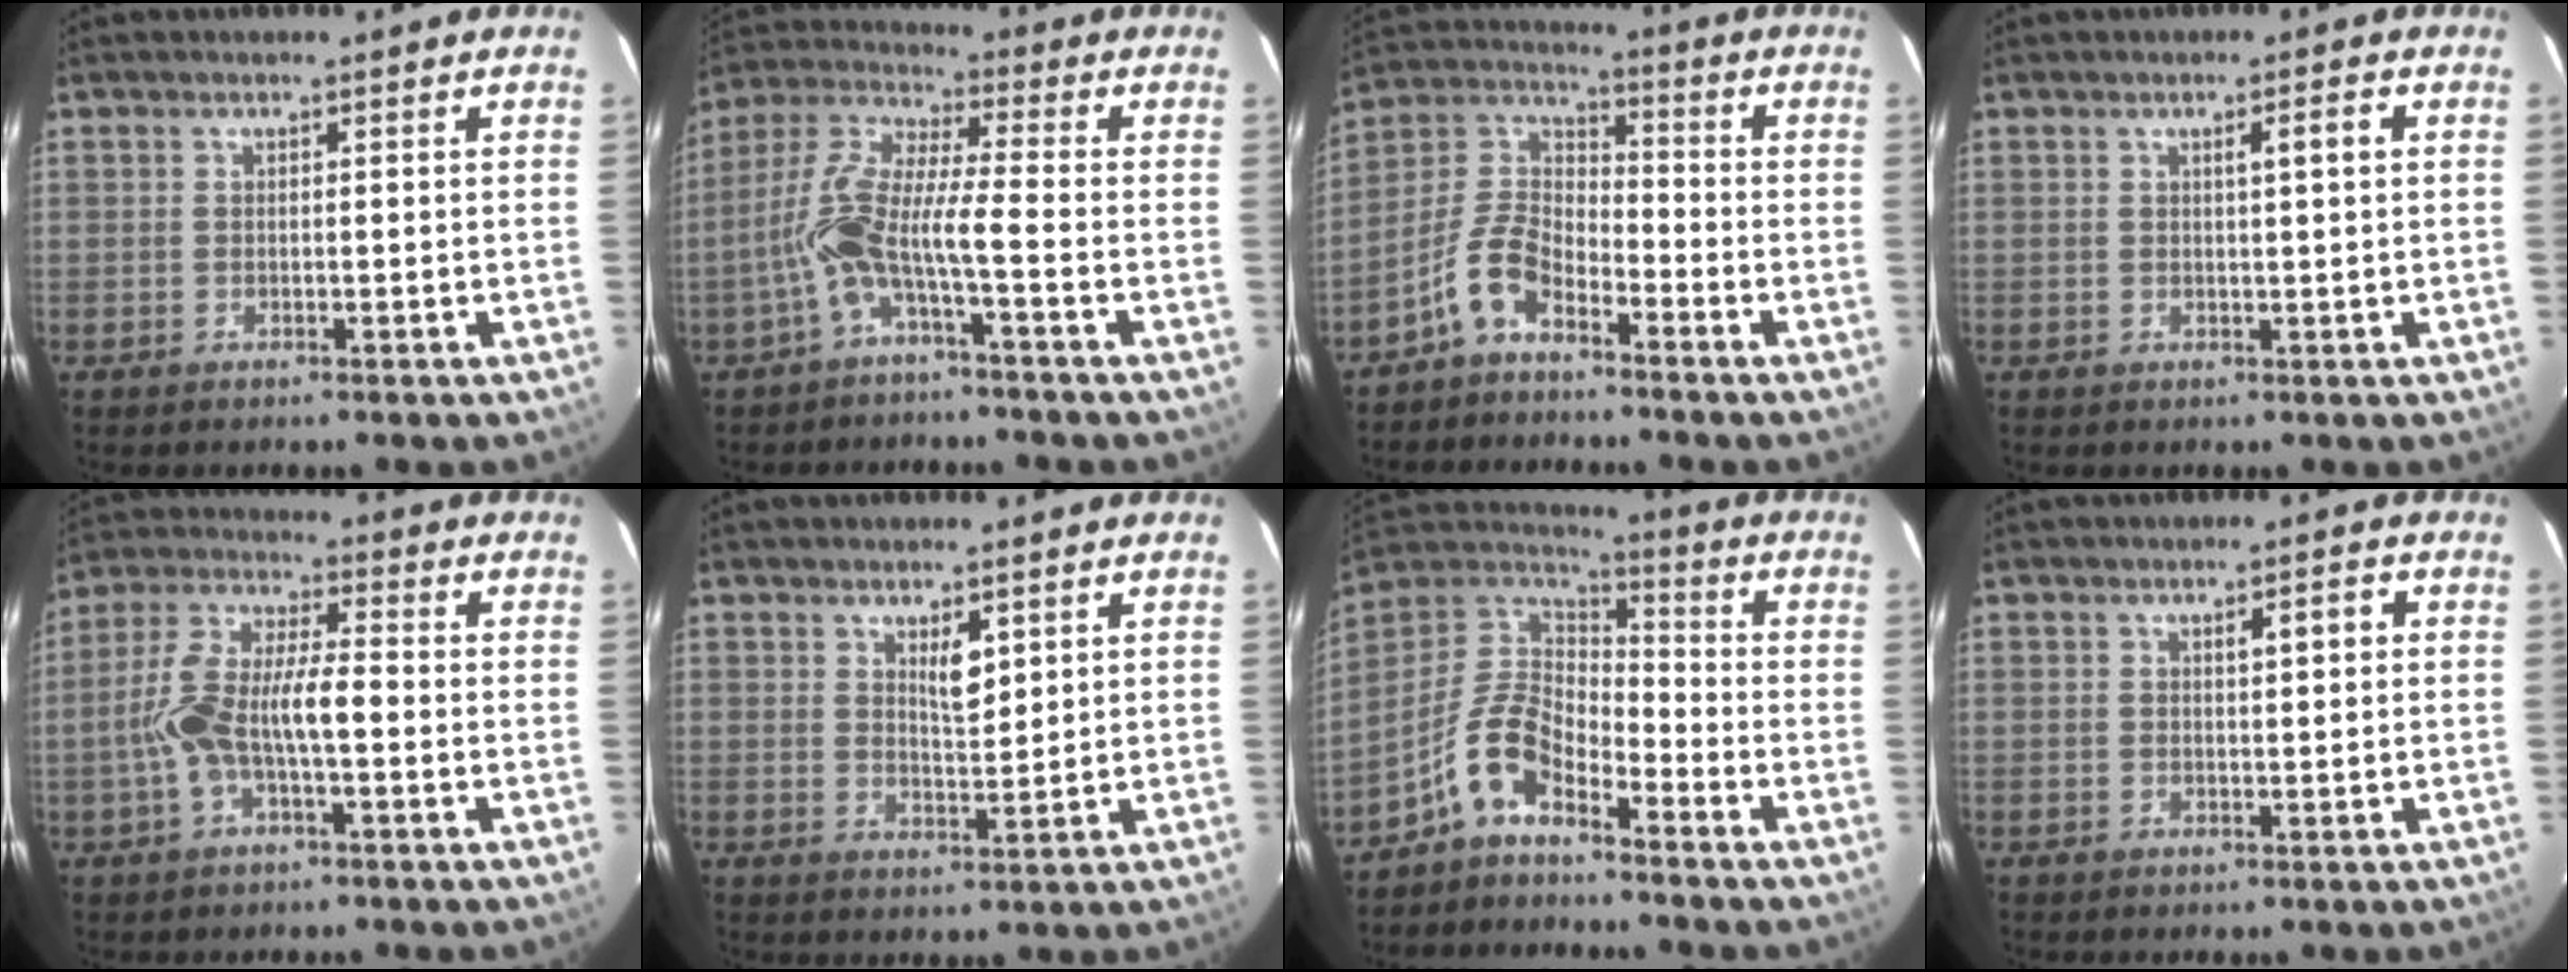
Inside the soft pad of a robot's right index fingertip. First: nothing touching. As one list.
[{"total": 9.0, "force": [-3.4, 0.3, 8.4], "torque": [-0.185, 0.023, -0.075]}, {"total": 7.6, "force": [-5.2, 3.3, 4.6], "torque": [-0.110, 0.020, -0.110]}, {"total": 2.3, "force": [0.6, -0.1, 2.2], "torque": [-0.037, 0.004, 0.010]}, {"total": 10.2, "force": [-1.9, 2.9, 9.6], "torque": [-0.204, 0.024, -0.036]}, {"total": 3.4, "force": [1.7, 1.0, 2.7], "torque": [-0.050, -0.004, 0.034]}, {"total": 8.7, "force": [-5.8, 3.7, 5.4], "torque": [-0.123, 0.030, -0.119]}, {"total": 2.4, "force": [0.7, 0.5, 2.3], "torque": [-0.037, 0.007, 0.012]}]